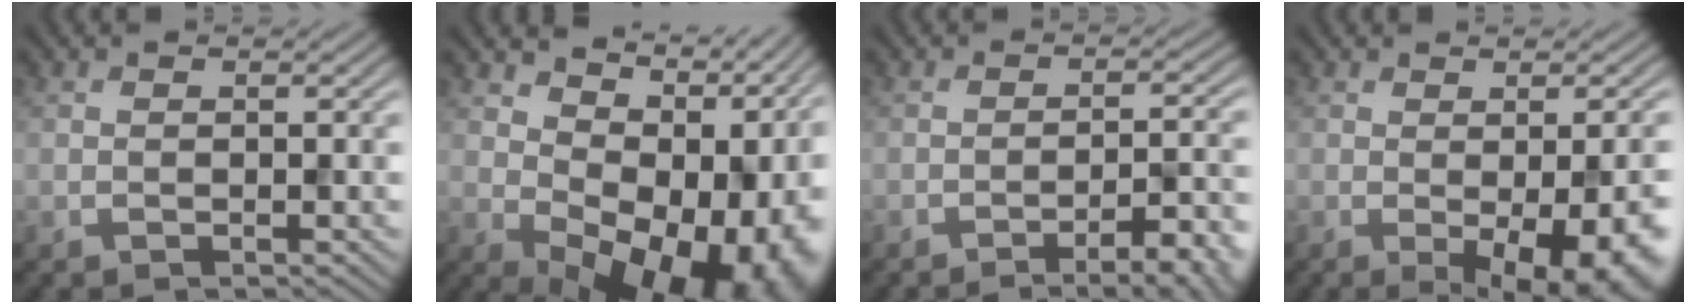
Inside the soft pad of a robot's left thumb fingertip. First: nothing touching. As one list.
[{"total": 16.6, "force": [1.2, 10.9, 12.5], "torque": [-0.141, -0.021, 0.068]}, {"total": 8.5, "force": [-5.5, 1.9, 6.2], "torque": [-0.084, 0.009, -0.069]}, {"total": 9.9, "force": [-2.9, 3.4, 8.8], "torque": [-0.106, -0.025, -0.018]}]